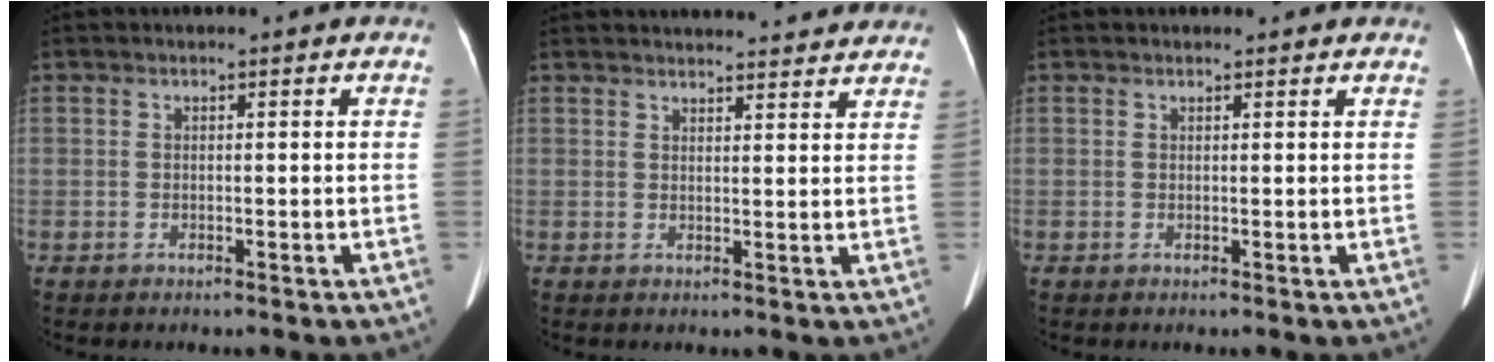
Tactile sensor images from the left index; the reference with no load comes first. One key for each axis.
{"total": 15.9, "fx": 15.1, "fy": 2.7, "fz": 4.1, "tx": -0.037, "ty": 0.010, "tz": 0.178}
{"total": 2.3, "fx": 2.1, "fy": 0.5, "fz": 0.8, "tx": -0.009, "ty": 0.002, "tz": 0.021}